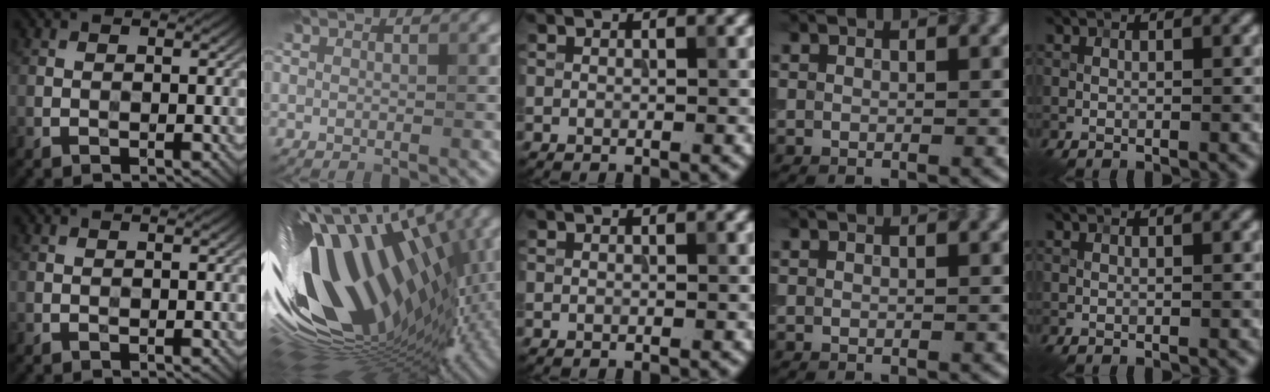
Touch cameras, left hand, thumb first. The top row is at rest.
{"index": {"total": 17.4, "force": [-0.6, 9.0, 14.9], "torque": [-0.270, -0.016, -0.003]}}